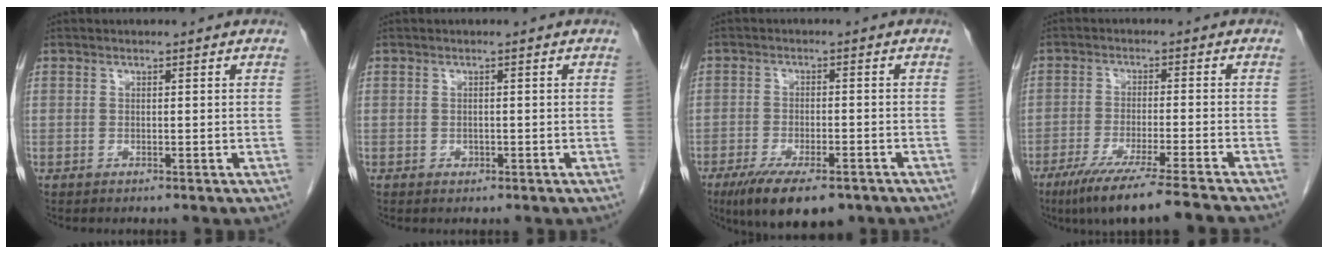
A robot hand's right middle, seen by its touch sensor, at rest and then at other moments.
{"total": 0.7, "force": [-0.3, 0.5, 0.3], "torque": [-0.005, 0.002, -0.004]}
{"total": 11.0, "force": [-7.6, 3.4, 7.1], "torque": [-0.113, -0.015, -0.116]}
{"total": 12.5, "force": [-10.1, -1.2, 7.2], "torque": [-0.103, -0.041, -0.160]}